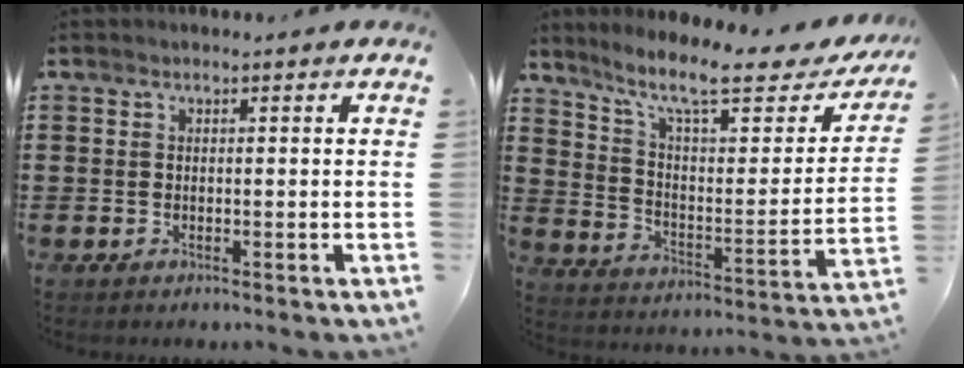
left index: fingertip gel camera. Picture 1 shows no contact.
{"total": 10.5, "force": [7.9, 1.4, 6.7], "torque": [-0.143, -0.047, 0.129]}